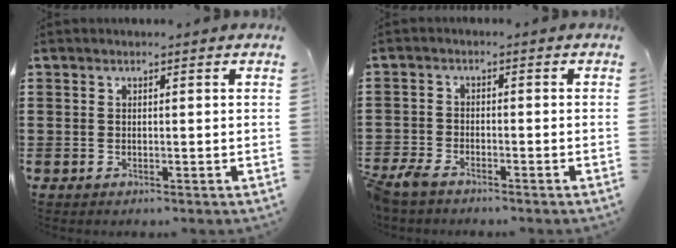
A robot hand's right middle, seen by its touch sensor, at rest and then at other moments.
{"total": 3.0, "force": [-2.8, 0.8, 0.9], "torque": [-0.047, -0.007, -0.066]}